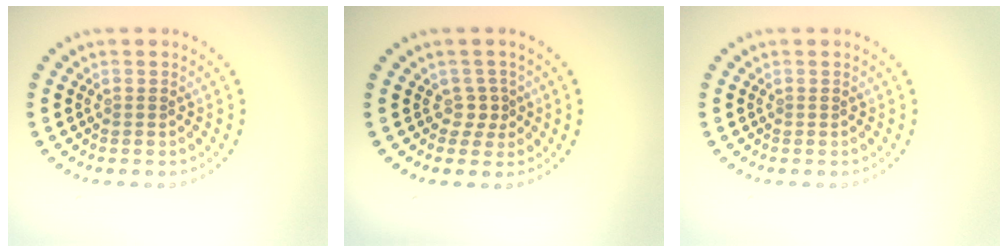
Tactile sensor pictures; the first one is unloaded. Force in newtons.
{"total": 1.4, "press": 1.0, "slide": 1.0}
{"total": 0.0}